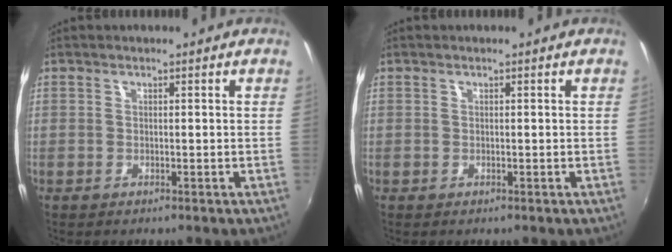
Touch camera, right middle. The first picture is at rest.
{"total": 0.0}